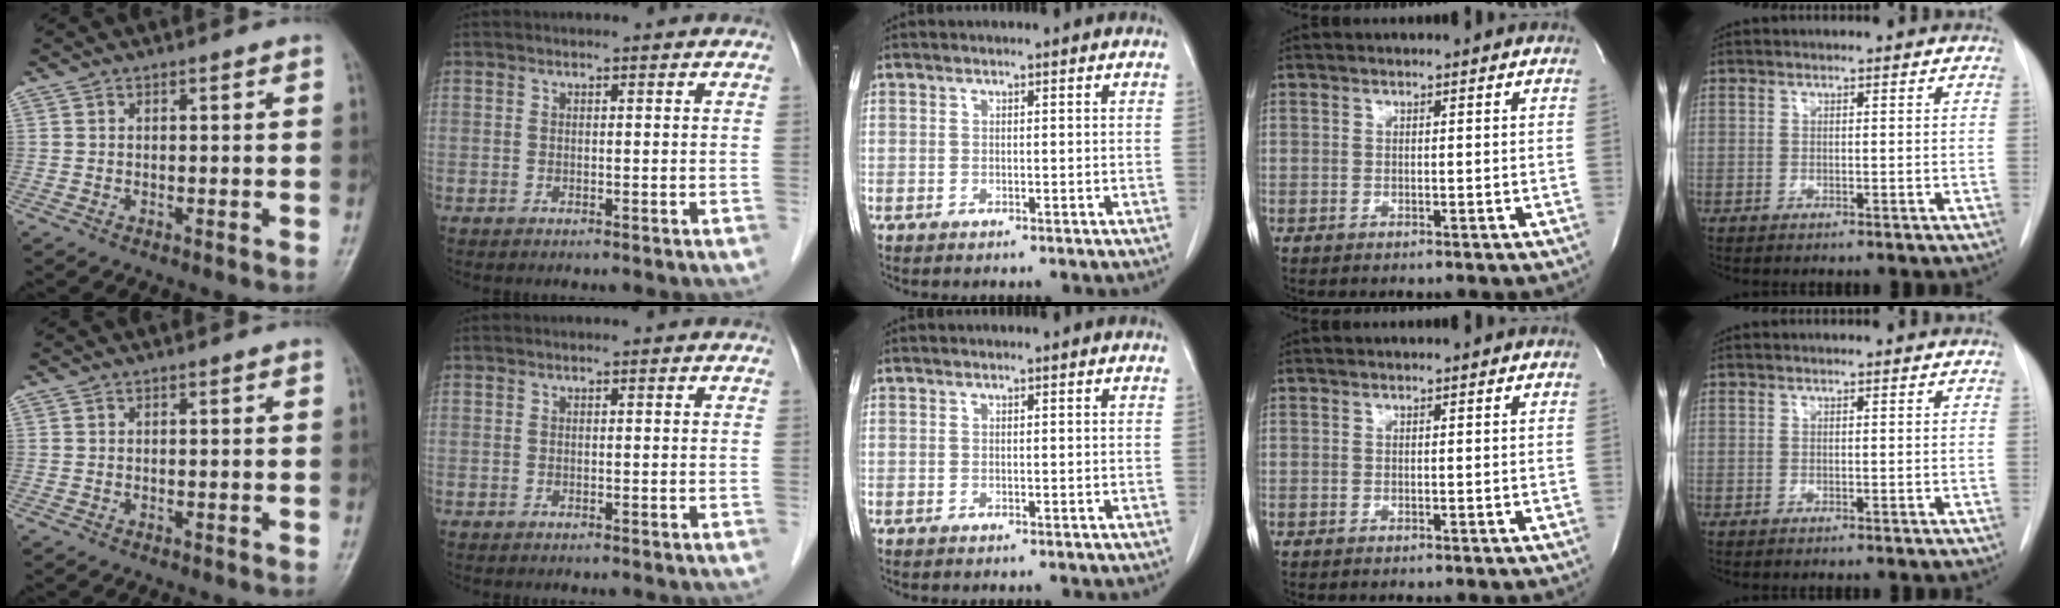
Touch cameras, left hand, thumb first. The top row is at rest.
{}